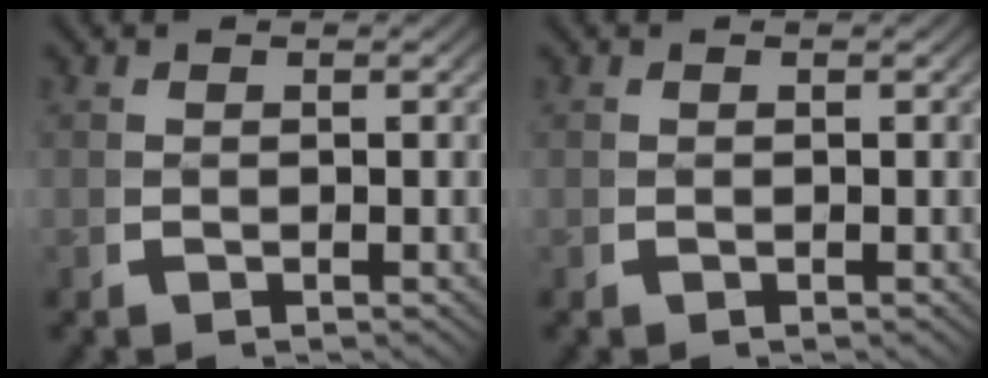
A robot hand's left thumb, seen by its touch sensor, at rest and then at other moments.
{"total": 0.0}